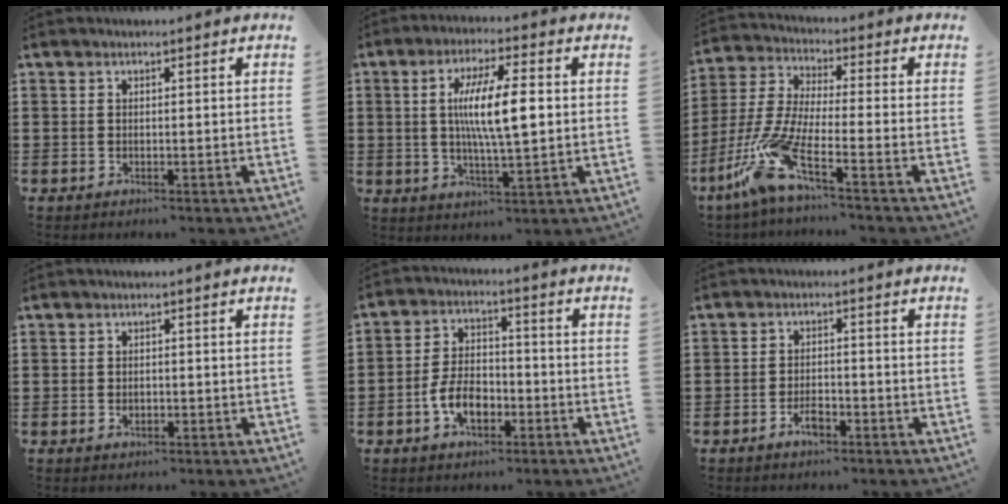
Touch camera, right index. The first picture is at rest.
{"total": 9.8, "force": [1.1, 1.9, 9.6], "torque": [-0.183, 0.000, 0.015]}
{"total": 10.1, "force": [-6.2, 1.6, 7.8], "torque": [-0.208, -0.022, -0.134]}
{"total": 1.1, "force": [-0.3, 0.6, 0.8], "torque": [-0.018, -0.002, -0.006]}
{"total": 6.7, "force": [-2.6, 3.8, 4.9], "torque": [-0.113, 0.001, -0.053]}
{"total": 3.1, "force": [-1.7, 1.3, 2.2], "torque": [-0.038, 0.004, -0.032]}